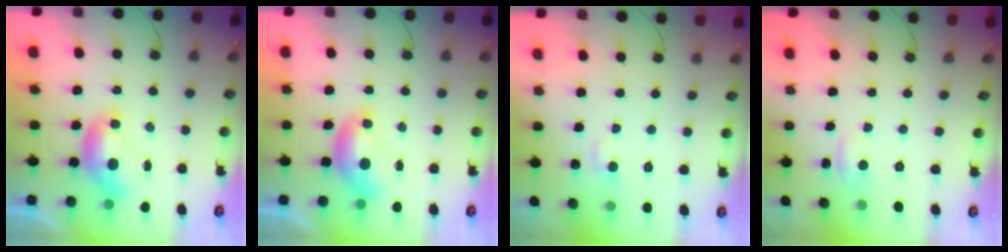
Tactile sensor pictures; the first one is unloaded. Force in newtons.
{"total": 0.0}
{"total": 1.7, "press": 1.6, "slide": 0.6}
{"total": 1.3, "press": 1.0, "slide": 0.7}